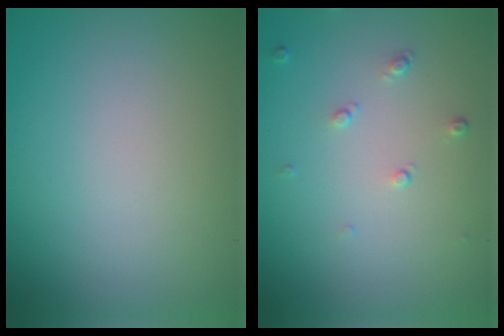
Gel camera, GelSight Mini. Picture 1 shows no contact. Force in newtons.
{"total": 0.9, "press": 0.6, "slide": 0.7}